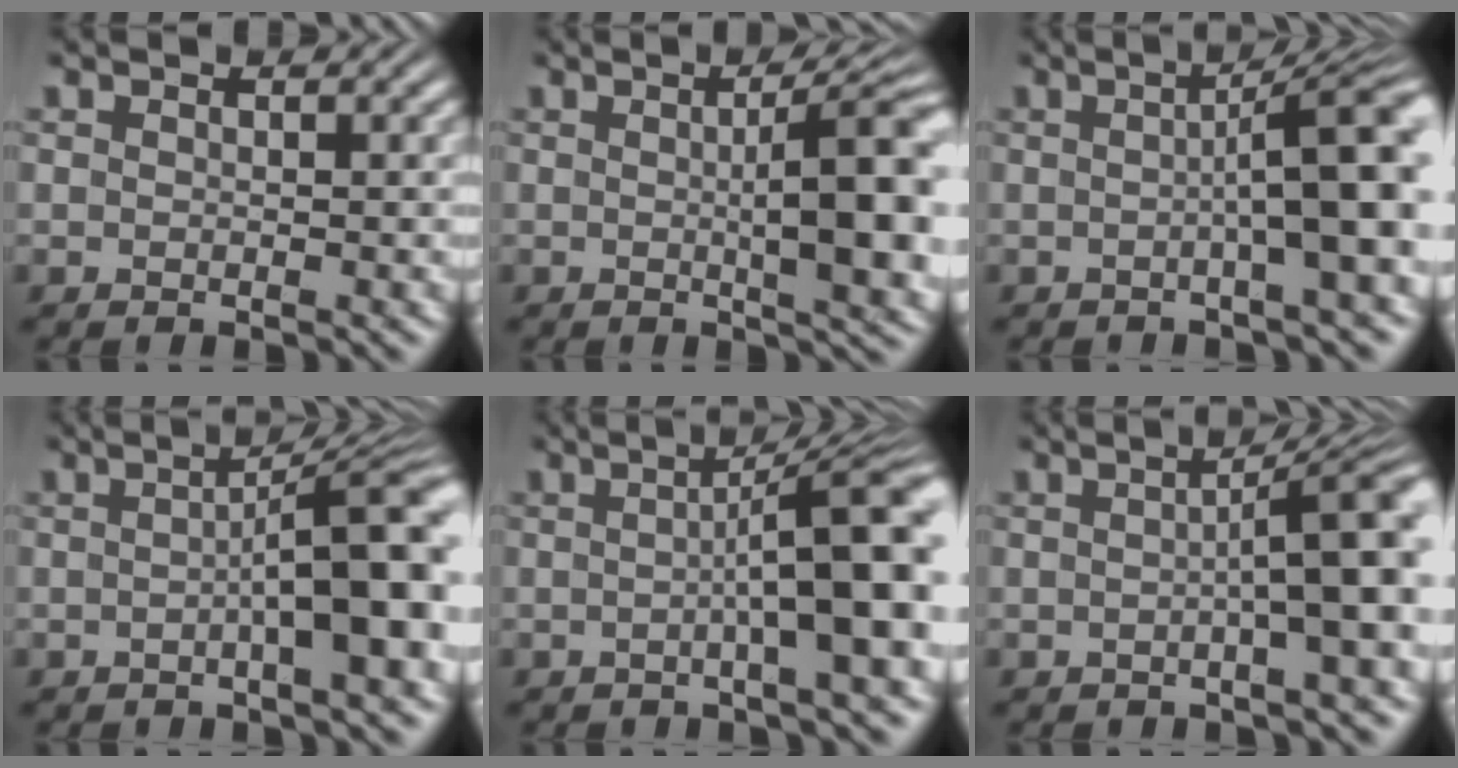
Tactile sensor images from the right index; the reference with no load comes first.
{"total": 7.4, "force": [-0.2, 1.8, 7.2], "torque": [-0.079, 0.011, -0.009]}
{"total": 6.3, "force": [-0.5, 0.9, 6.2], "torque": [-0.077, 0.016, -0.014]}
{"total": 6.7, "force": [-1.3, 1.2, 6.5], "torque": [-0.076, 0.016, -0.027]}
{"total": 7.1, "force": [-0.7, 1.1, 7.0], "torque": [-0.087, 0.014, -0.014]}
{"total": 5.5, "force": [-0.5, 0.8, 5.4], "torque": [-0.064, 0.019, -0.017]}